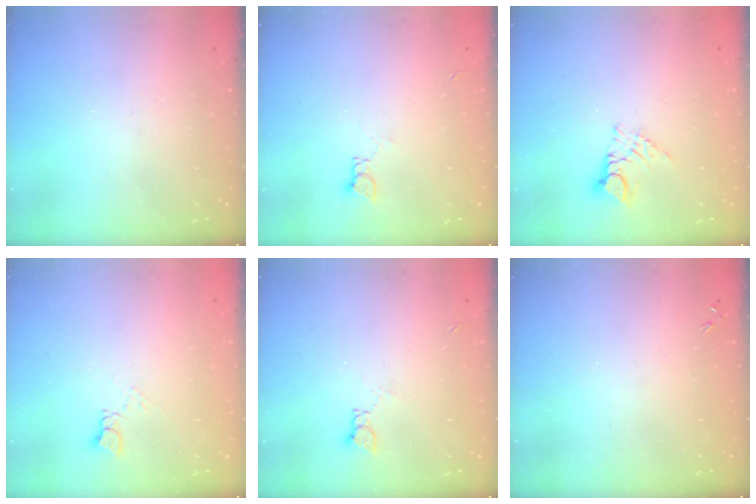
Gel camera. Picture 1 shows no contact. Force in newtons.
{"total": 2.0, "press": 2.0, "slide": 0.2}
{"total": 7.5, "press": 7.5, "slide": 0.7}
{"total": 4.0, "press": 3.9, "slide": 0.6}
{"total": 2.2, "press": 2.2, "slide": 0.3}
{"total": 0.0}